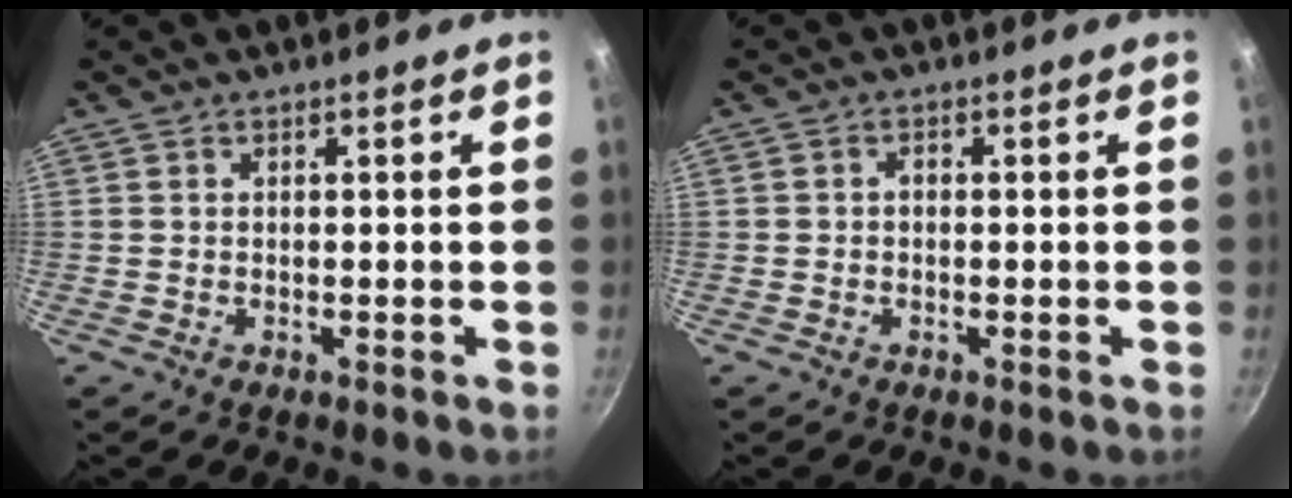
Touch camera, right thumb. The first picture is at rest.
{"total": 1.1, "force": [-0.2, 0.8, 0.7], "torque": [-0.010, 0.007, -0.005]}